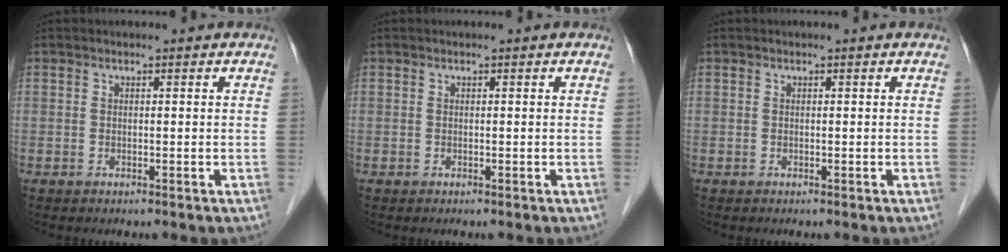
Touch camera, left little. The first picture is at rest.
{"total": 0.0}
{"total": 0.0}